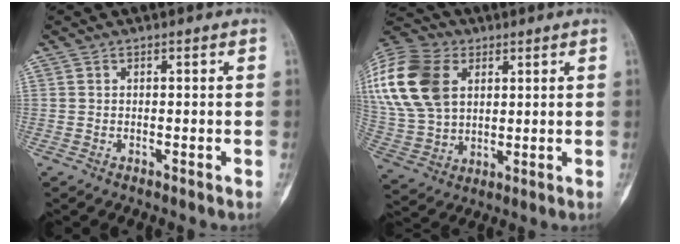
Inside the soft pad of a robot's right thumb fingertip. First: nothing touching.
{"total": 22.4, "force": [7.2, 15.6, 14.4], "torque": [-0.318, 0.017, 0.136]}